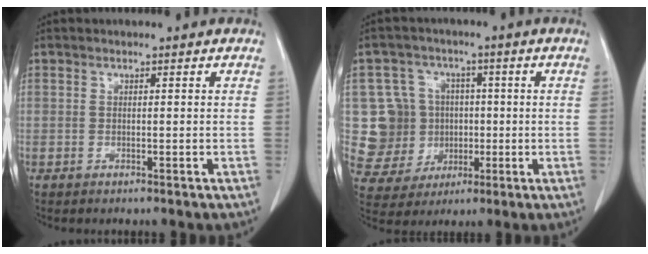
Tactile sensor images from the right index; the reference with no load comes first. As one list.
[{"total": 10.0, "force": [0.4, 9.8, 2.3], "torque": [-0.058, 0.027, 0.022]}]